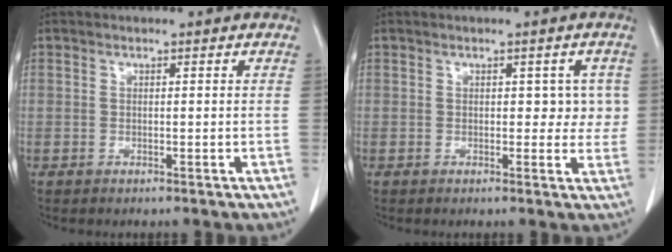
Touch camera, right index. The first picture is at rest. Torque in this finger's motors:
{"motor_torque": [-0.01, 0.08, 0.13, 0.00]}